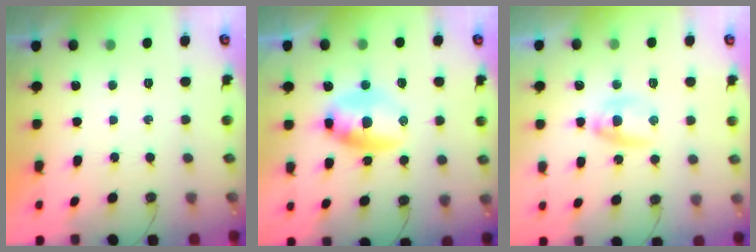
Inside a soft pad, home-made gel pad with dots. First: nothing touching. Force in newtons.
{"total": 18.1, "press": 11.8, "slide": 13.7}
{"total": 4.2, "press": 4.1, "slide": 0.8}